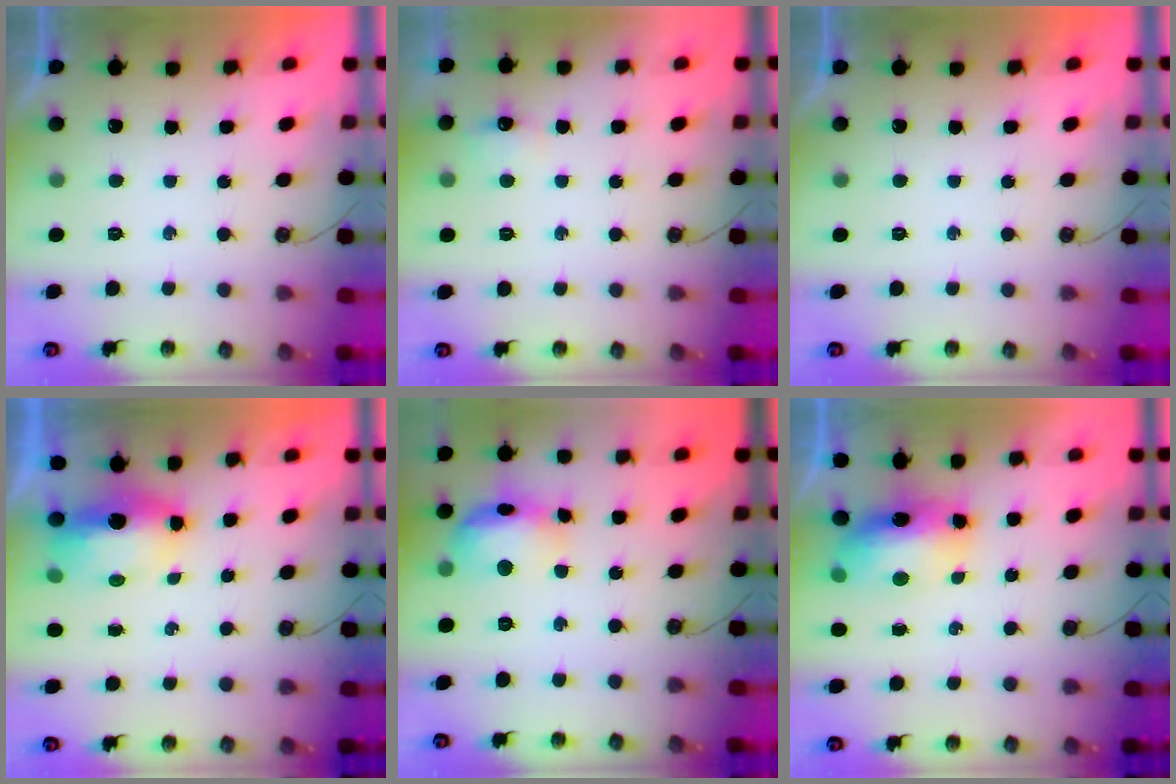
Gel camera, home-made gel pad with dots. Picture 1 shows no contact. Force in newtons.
{"total": 5.3, "press": 5.3, "slide": 0.7}
{"total": 0.0}
{"total": 6.8, "press": 6.7, "slide": 1.0}
{"total": 17.8, "press": 14.4, "slide": 10.5}
{"total": 9.5, "press": 9.3, "slide": 2.0}